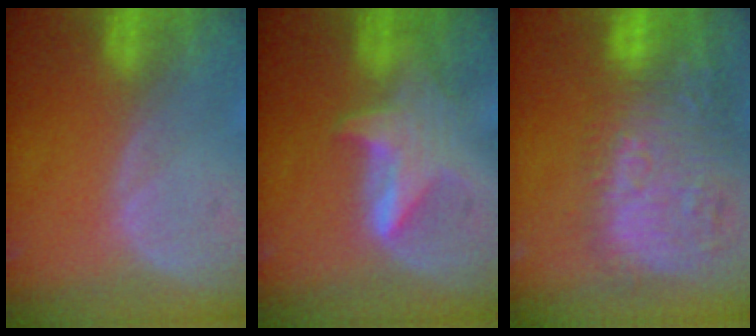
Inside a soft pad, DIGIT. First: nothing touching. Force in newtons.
{"total": 5.8, "press": 5.8, "slide": 0.9}
{"total": 12.9, "press": 11.7, "slide": 5.4}